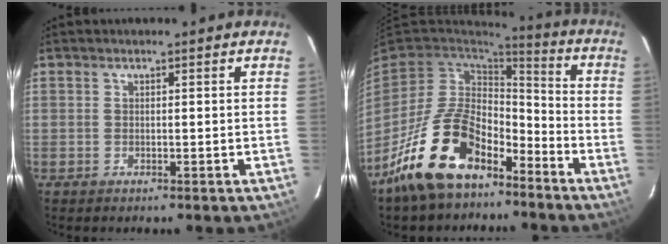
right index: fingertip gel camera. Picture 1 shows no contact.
{"total": 17.2, "force": [-11.3, 7.7, 10.5], "torque": [-0.208, 0.010, -0.210]}